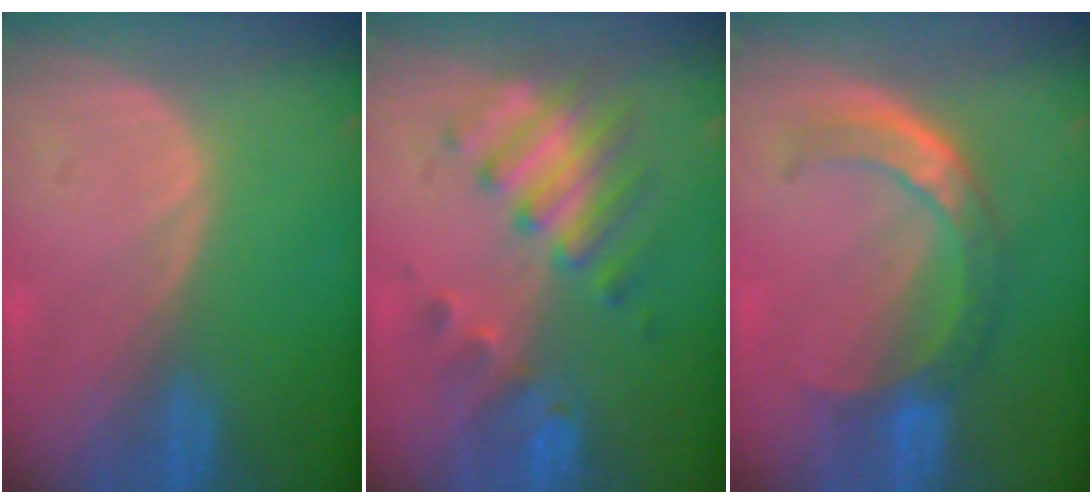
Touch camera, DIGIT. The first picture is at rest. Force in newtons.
{"total": 7.9, "press": 7.1, "slide": 3.4}
{"total": 7.3, "press": 6.4, "slide": 3.5}